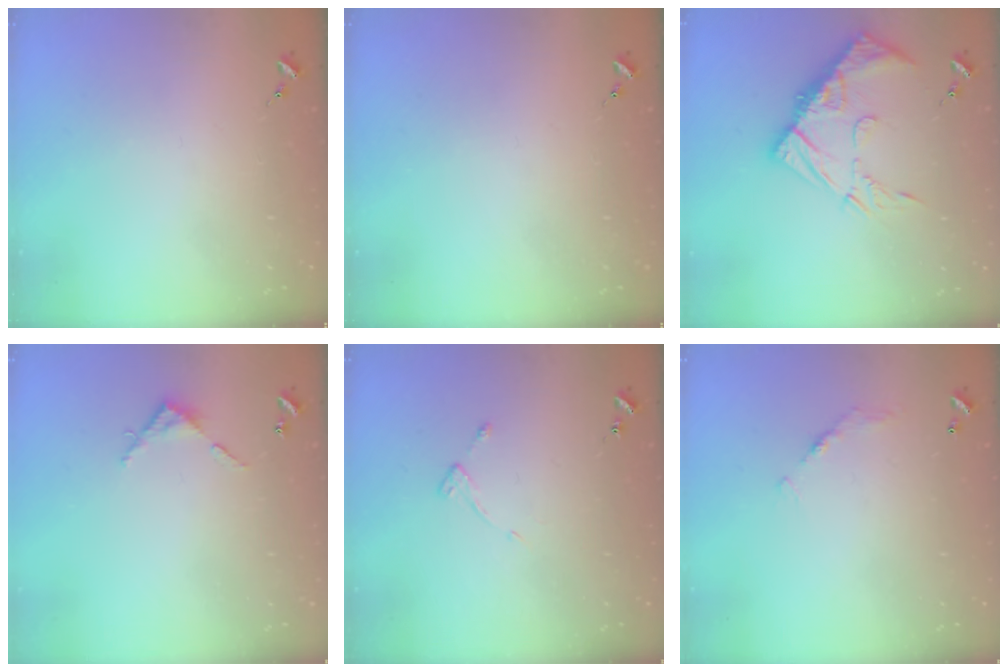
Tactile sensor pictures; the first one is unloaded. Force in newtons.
{"total": 0.0}
{"total": 15.2, "press": 15.2, "slide": 1.5}
{"total": 4.5, "press": 4.5, "slide": 0.4}
{"total": 4.1, "press": 4.1, "slide": 0.5}
{"total": 6.8, "press": 6.8, "slide": 0.5}